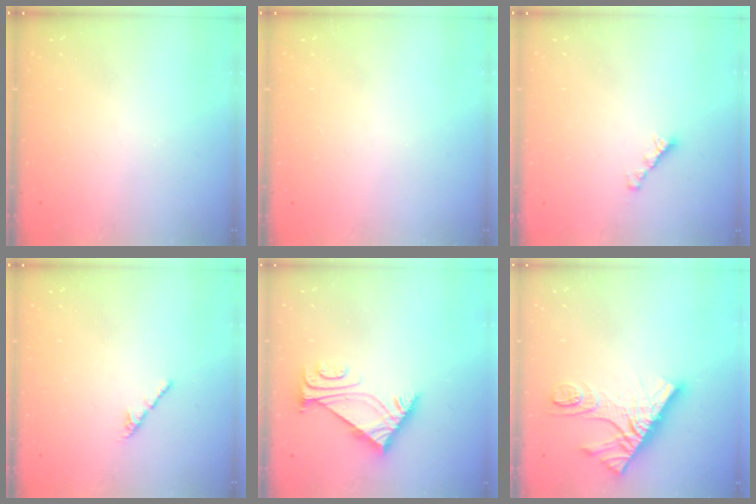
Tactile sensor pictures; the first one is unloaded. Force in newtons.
{"total": 0.0}
{"total": 3.0, "press": 3.0, "slide": 0.1}
{"total": 2.4, "press": 2.3, "slide": 0.8}
{"total": 6.2, "press": 6.1, "slide": 1.1}
{"total": 14.9, "press": 14.9, "slide": 1.1}